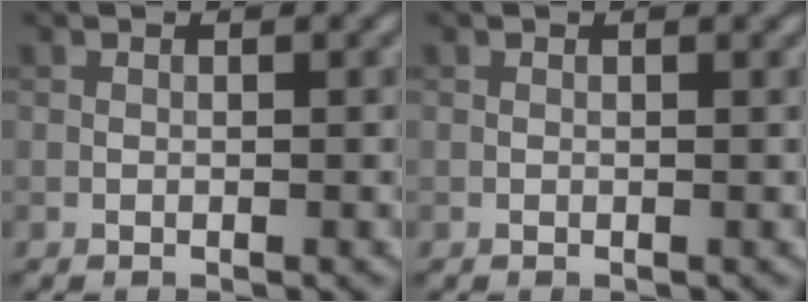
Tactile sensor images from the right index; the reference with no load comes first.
{"total": 0.0}